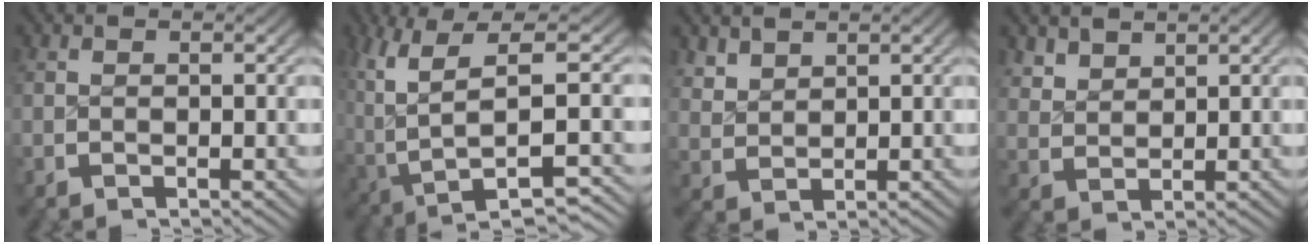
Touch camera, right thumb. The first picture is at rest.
{"total": 9.3, "force": [-1.3, 4.7, 8.0], "torque": [-0.169, -0.038, 0.007]}
{"total": 2.2, "force": [1.8, 1.1, 0.6], "torque": [-0.011, -0.002, 0.045]}
{"total": 2.3, "force": [2.1, 0.9, 0.5], "torque": [-0.008, -0.001, 0.049]}